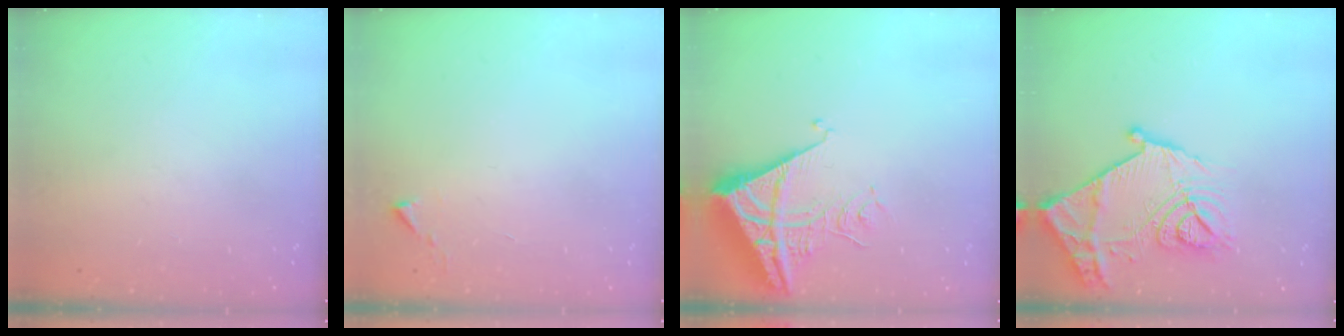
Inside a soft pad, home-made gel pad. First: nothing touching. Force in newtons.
{"total": 1.1, "press": 1.1, "slide": 0.1}
{"total": 9.1, "press": 9.1, "slide": 1.0}
{"total": 21.8, "press": 21.8, "slide": 1.1}